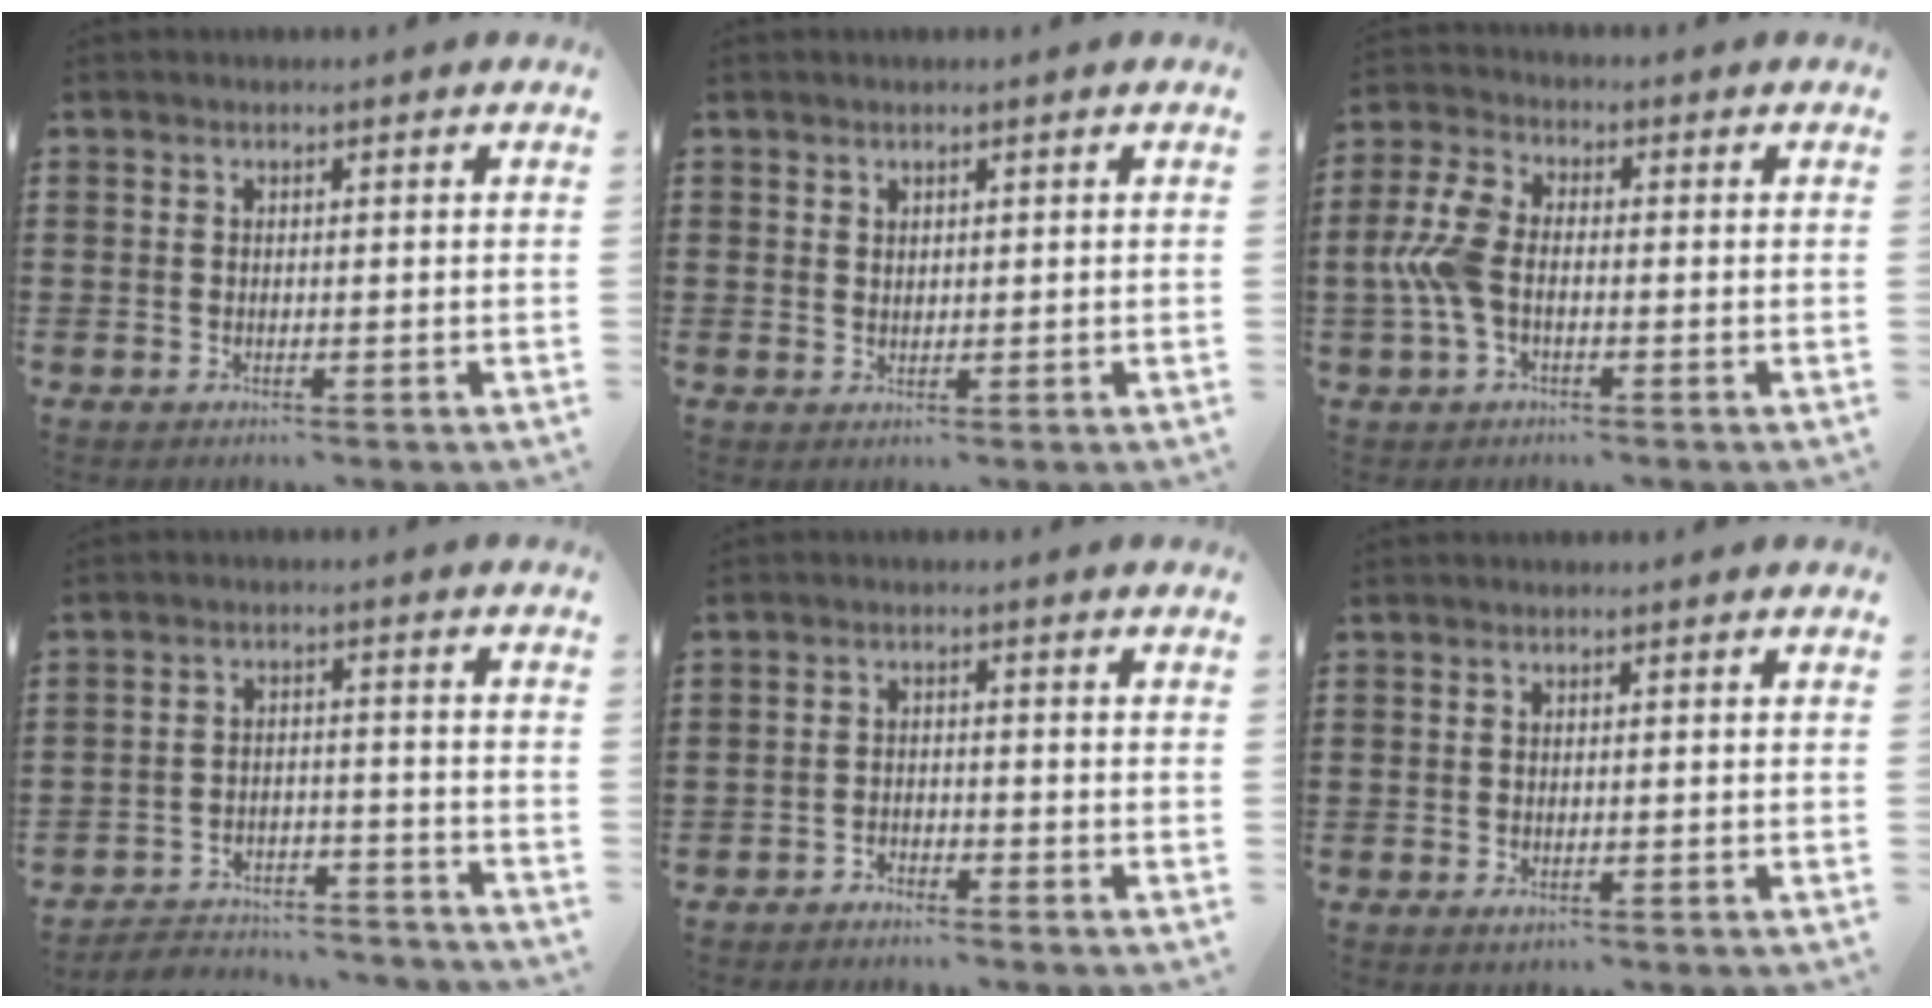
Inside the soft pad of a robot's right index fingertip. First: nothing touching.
{"total": 1.3, "force": [1.1, 0.7, 0.2], "torque": [-0.005, 0.003, 0.022]}
{"total": 6.9, "force": [-0.9, 4.0, 5.5], "torque": [-0.151, -0.003, -0.027]}
{"total": 4.1, "force": [-3.9, 1.0, 0.6], "torque": [-0.020, 0.007, -0.083]}
{"total": 1.7, "force": [-1.7, 0.3, -0.2], "torque": [-0.004, 0.006, -0.038]}
{"total": 0.6, "force": [-0.2, 0.3, 0.4], "torque": [-0.009, -0.003, -0.003]}